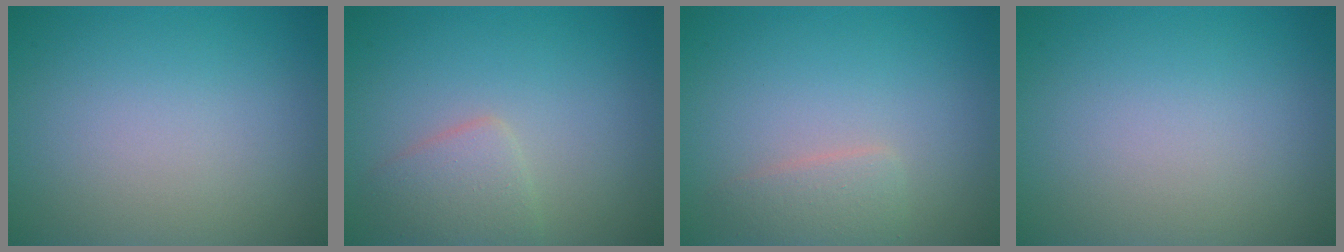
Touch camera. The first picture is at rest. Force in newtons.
{"total": 2.4, "press": 2.4, "slide": 0.0}
{"total": 1.8, "press": 1.8, "slide": 0.0}
{"total": 0.0}